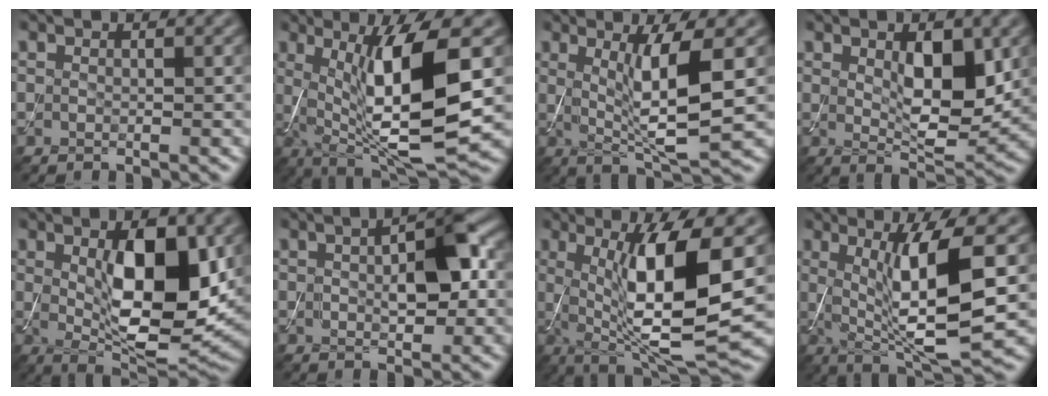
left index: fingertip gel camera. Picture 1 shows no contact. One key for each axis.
{"total": 10.9, "fx": 0.8, "fy": 2.6, "fz": 10.5, "tx": -0.169, "ty": -0.007, "tz": 0.024}
{"total": 6.7, "fx": 0.9, "fy": 1.2, "fz": 6.6, "tx": -0.112, "ty": -0.012, "tz": 0.022}
{"total": 6.0, "fx": 1.3, "fy": 2.7, "fz": 5.2, "tx": -0.083, "ty": -0.009, "tz": 0.027}
{"total": 10.5, "fx": 1.3, "fy": 4.2, "fz": 9.5, "tx": -0.145, "ty": -0.005, "tz": 0.028}
{"total": 5.6, "fx": 0.4, "fy": 2.7, "fz": 4.9, "tx": -0.083, "ty": 0.006, "tz": 0.005}
{"total": 11.0, "fx": 0.8, "fy": 2.7, "fz": 10.6, "tx": -0.170, "ty": -0.009, "tz": 0.022}
{"total": 9.3, "fx": 0.8, "fy": 2.1, "fz": 9.0, "tx": -0.147, "ty": -0.010, "tz": 0.023}